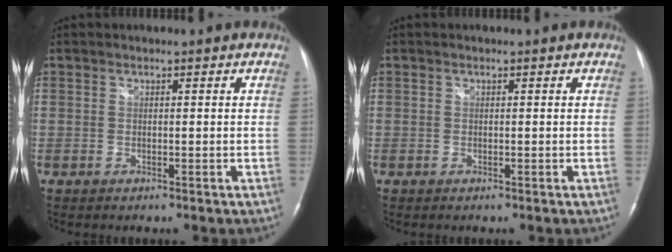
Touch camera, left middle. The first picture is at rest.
{"total": 0.0}